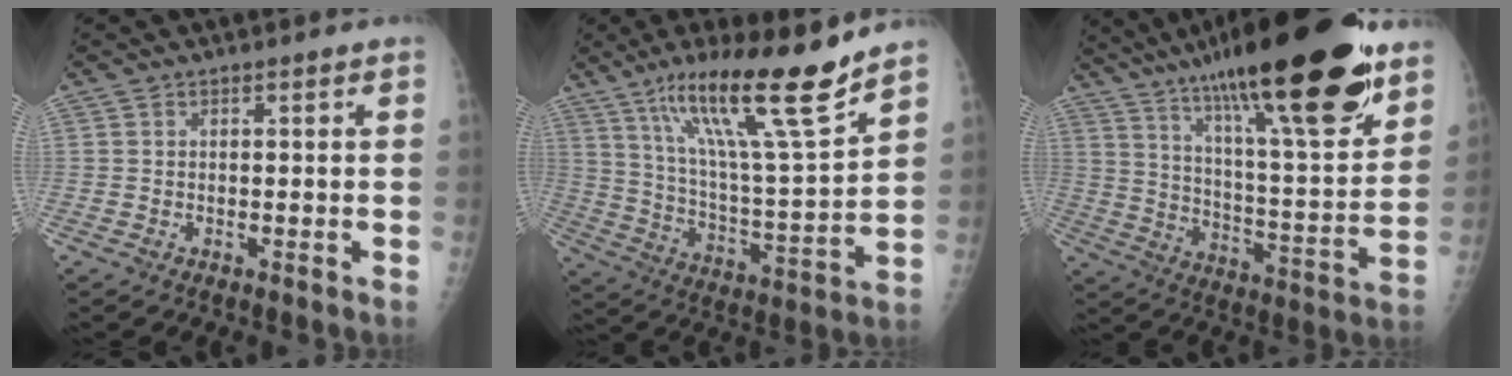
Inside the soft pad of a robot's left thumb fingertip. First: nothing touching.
{"total": 20.2, "force": [14.0, 1.6, 14.5], "torque": [-0.222, -0.071, 0.244]}
{"total": 30.7, "force": [20.2, 6.1, 22.4], "torque": [-0.338, -0.055, 0.326]}